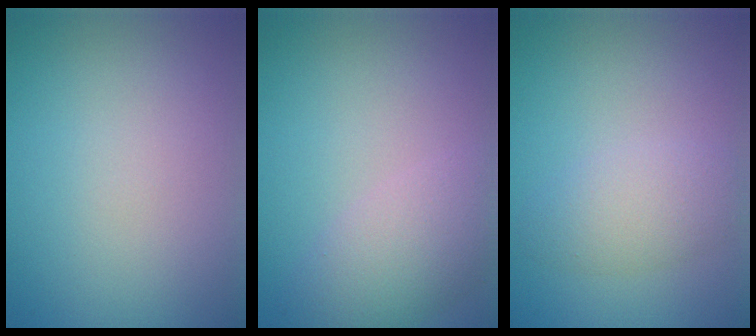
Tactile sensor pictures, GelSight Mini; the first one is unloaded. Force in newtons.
{"total": 4.0, "press": 4.0, "slide": 0.3}
{"total": 2.7, "press": 2.7, "slide": 0.1}